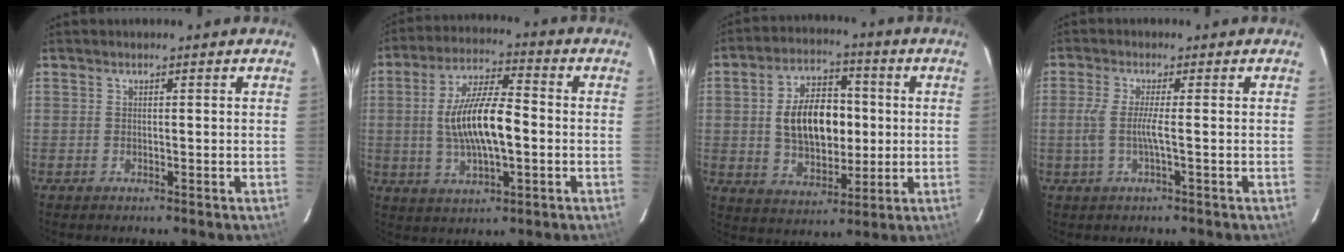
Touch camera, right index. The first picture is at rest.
{"total": 13.1, "force": [-1.1, 4.3, 12.3], "torque": [-0.236, 0.005, -0.015]}
{"total": 13.8, "force": [0.5, 8.3, 11.0], "torque": [-0.199, 0.021, 0.020]}
{"total": 4.0, "force": [-0.9, -0.3, 3.9], "torque": [-0.088, -0.005, -0.017]}